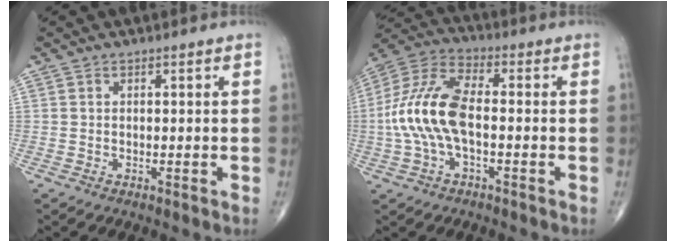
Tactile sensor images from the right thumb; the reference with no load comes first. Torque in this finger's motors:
{"motor_torque": [0.48, 1.73, 1.63, -0.28, 0.17]}